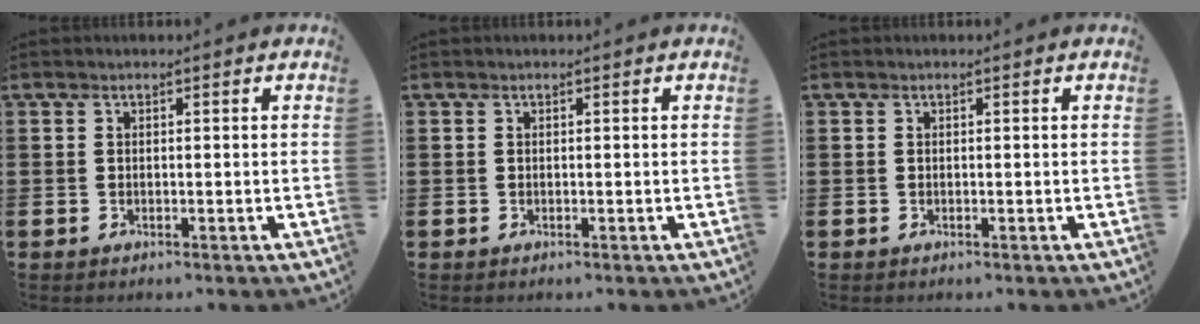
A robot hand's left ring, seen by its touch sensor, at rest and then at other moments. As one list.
[{"total": 0.0}, {"total": 0.0}]